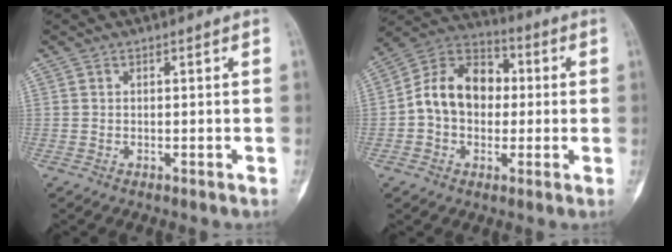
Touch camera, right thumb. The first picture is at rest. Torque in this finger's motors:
{"motor_torque": [0.36, 0.29, 0.87, 0.04, 0.11]}